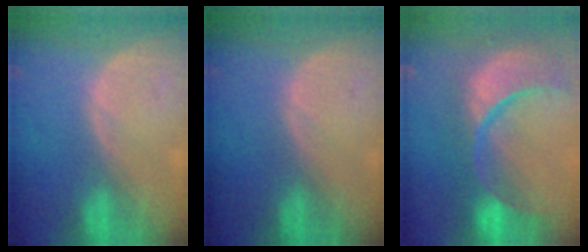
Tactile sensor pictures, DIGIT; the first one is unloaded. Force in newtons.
{"total": 0.0}
{"total": 14.6, "press": 11.6, "slide": 8.9}